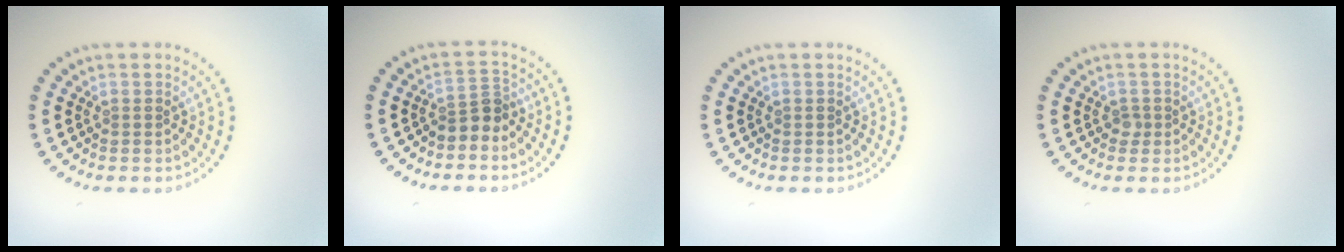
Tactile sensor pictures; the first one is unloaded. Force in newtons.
{"total": 2.3, "press": 1.8, "slide": 1.6}
{"total": 0.0}
{"total": 0.8, "press": 0.6, "slide": 0.6}